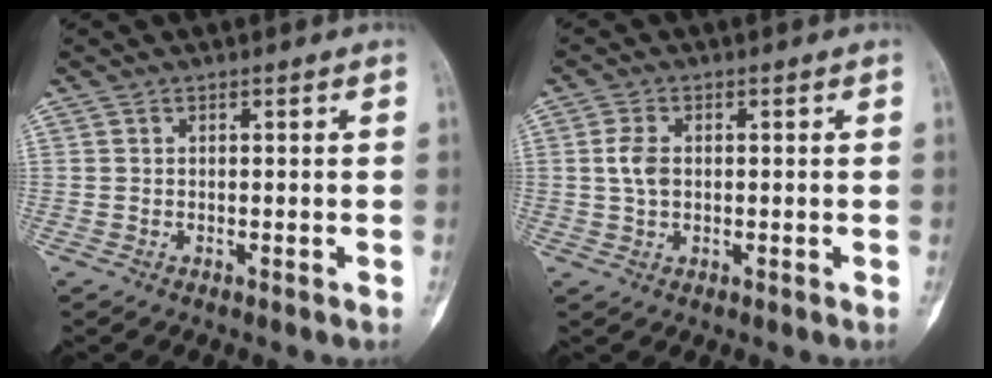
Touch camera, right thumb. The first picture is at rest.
{"total": 3.5, "force": [0.3, 2.2, 2.7], "torque": [-0.055, 0.005, 0.004]}